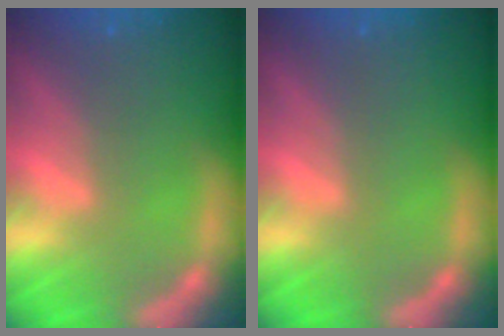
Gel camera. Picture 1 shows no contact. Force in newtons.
{"total": 0.0}